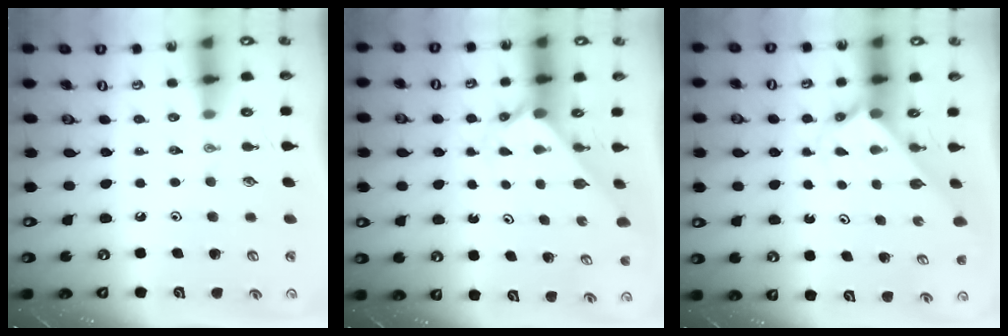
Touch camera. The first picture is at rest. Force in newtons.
{"total": 1.9, "press": 1.9, "slide": 0.1}
{"total": 2.4, "press": 2.4, "slide": 0.2}